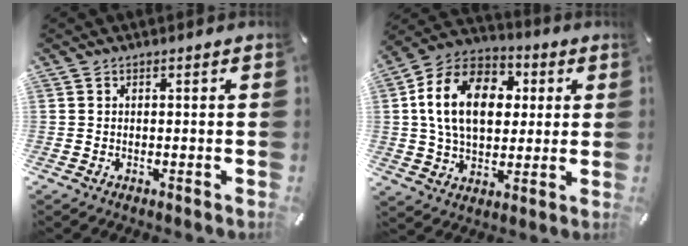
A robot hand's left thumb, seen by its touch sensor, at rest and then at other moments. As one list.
[{"total": 17.2, "force": [2.7, 12.4, 11.6], "torque": [-0.243, 0.007, 0.042]}]